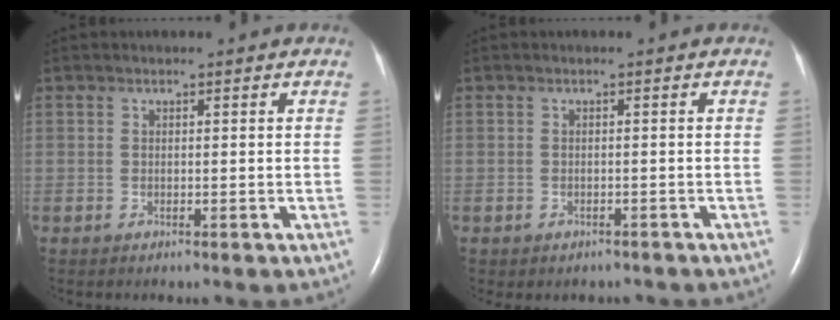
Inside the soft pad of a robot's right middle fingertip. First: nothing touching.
{"total": 1.8, "force": [-1.4, 1.0, 0.4], "torque": [-0.008, 0.001, -0.014]}